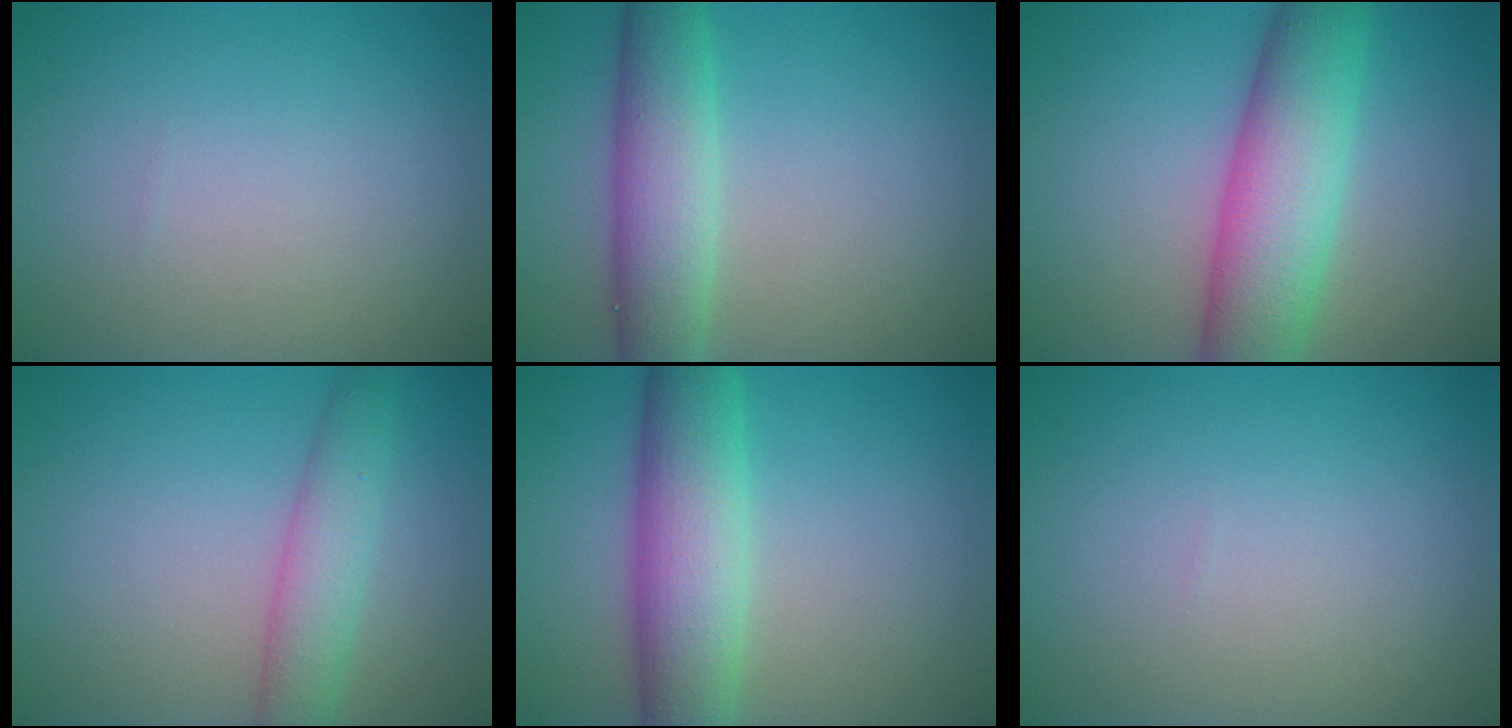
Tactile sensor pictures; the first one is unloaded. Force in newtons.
{"total": 5.7, "press": 5.7, "slide": 0.2}
{"total": 8.6, "press": 8.6, "slide": 0.4}
{"total": 3.8, "press": 3.8, "slide": 0.1}
{"total": 7.5, "press": 7.5, "slide": 0.1}
{"total": 0.0}